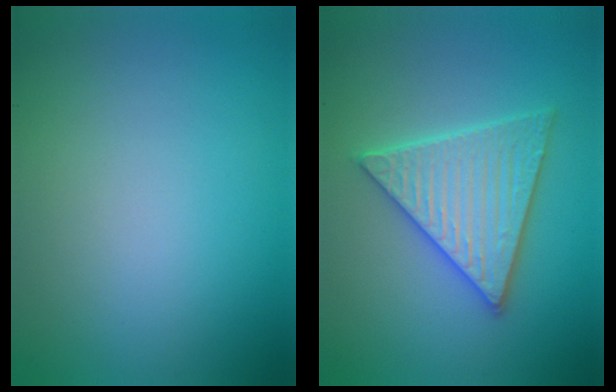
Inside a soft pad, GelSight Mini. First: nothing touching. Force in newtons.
{"total": 5.1, "press": 5.0, "slide": 0.6}